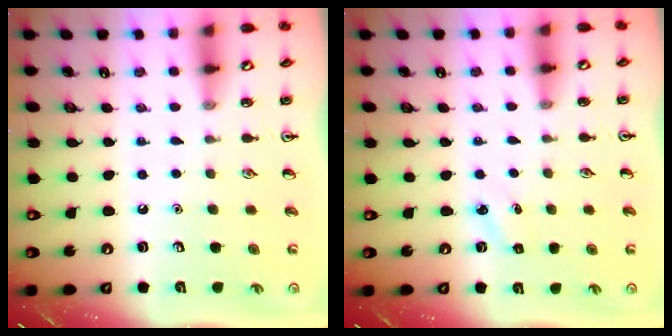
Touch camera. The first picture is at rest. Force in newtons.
{"total": 3.2, "press": 3.0, "slide": 1.0}